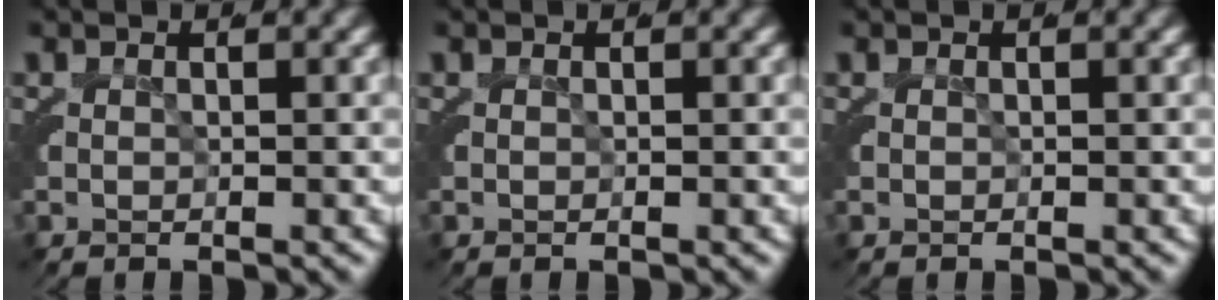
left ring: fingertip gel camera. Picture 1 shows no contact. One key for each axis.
{"total": 0.0}
{"total": 0.0}